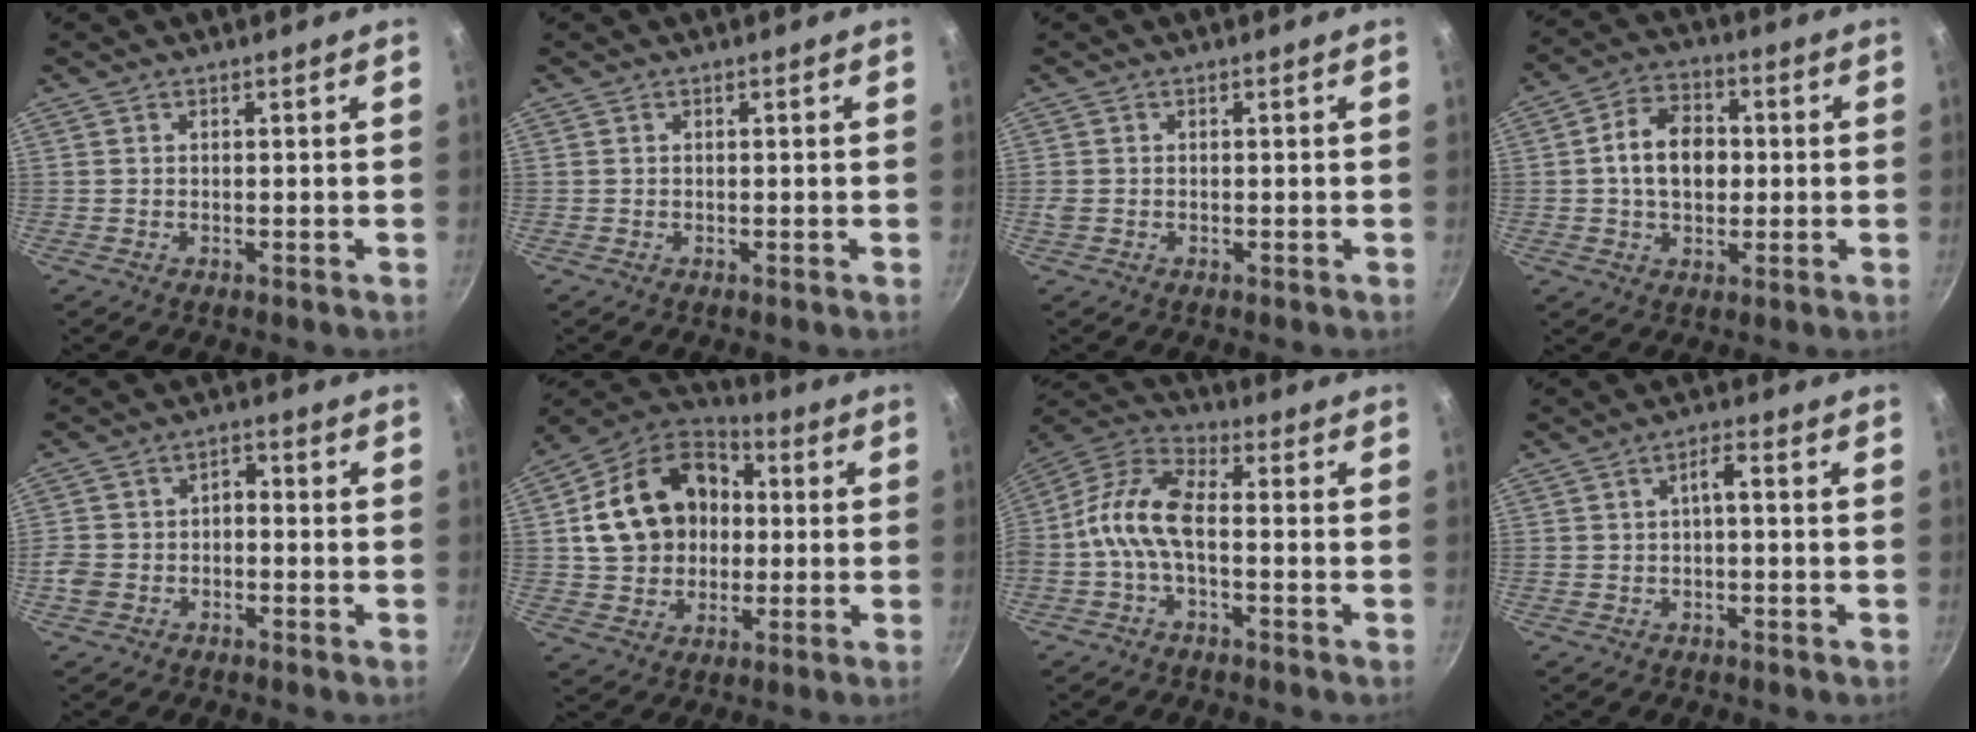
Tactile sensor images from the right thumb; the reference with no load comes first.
{"total": 0.0}
{"total": 1.3, "force": [-0.3, 1.0, 0.7], "torque": [-0.013, 0.001, -0.005]}
{"total": 10.5, "force": [0.3, 7.5, 7.4], "torque": [-0.097, 0.017, -0.005]}
{"total": 5.4, "force": [-2.1, 4.0, 3.0], "torque": [-0.035, 0.033, -0.041]}
{"total": 19.3, "force": [2.0, 15.4, 11.4], "torque": [-0.177, 0.038, 0.034]}
{"total": 10.5, "force": [-2.2, 5.1, 8.9], "torque": [-0.185, 0.042, -0.061]}
{"total": 3.0, "force": [-0.4, 1.2, 2.7], "torque": [-0.052, 0.019, -0.006]}